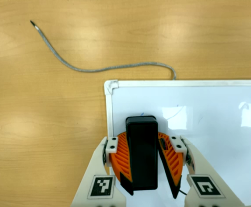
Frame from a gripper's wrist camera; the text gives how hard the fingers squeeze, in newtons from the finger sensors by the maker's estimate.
{"total": 12.8, "left": 14.7, "right": 10.8}